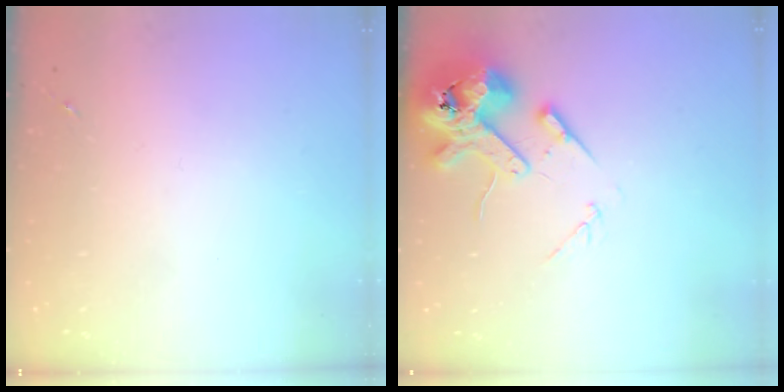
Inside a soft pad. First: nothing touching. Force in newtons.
{"total": 14.6, "press": 14.4, "slide": 2.5}